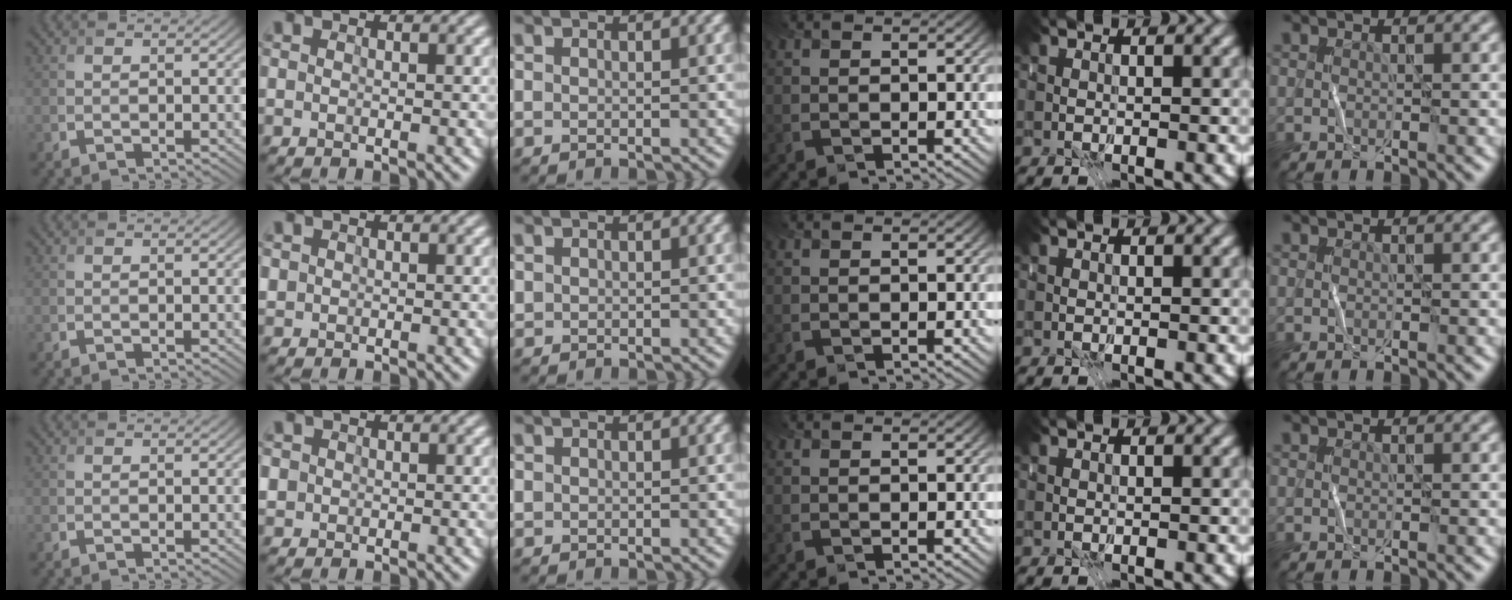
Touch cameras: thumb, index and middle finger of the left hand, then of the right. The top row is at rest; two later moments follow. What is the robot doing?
{"motion": "fold", "object": "receipt paper"}